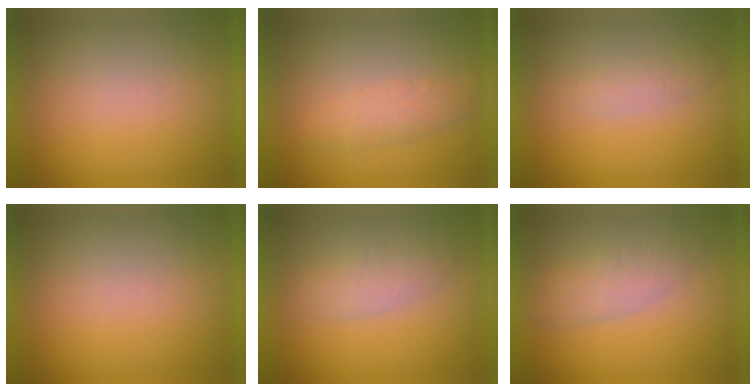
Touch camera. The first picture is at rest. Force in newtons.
{"total": 2.5}
{"total": 1.9}
{"total": 0.0}
{"total": 2.7}
{"total": 2.9}